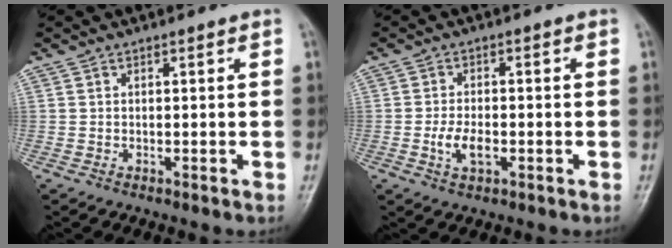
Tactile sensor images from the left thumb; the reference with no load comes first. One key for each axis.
{"total": 4.4, "fx": -1.4, "fy": 2.3, "fz": 3.4, "tx": -0.067, "ty": 0.006, "tz": -0.026}